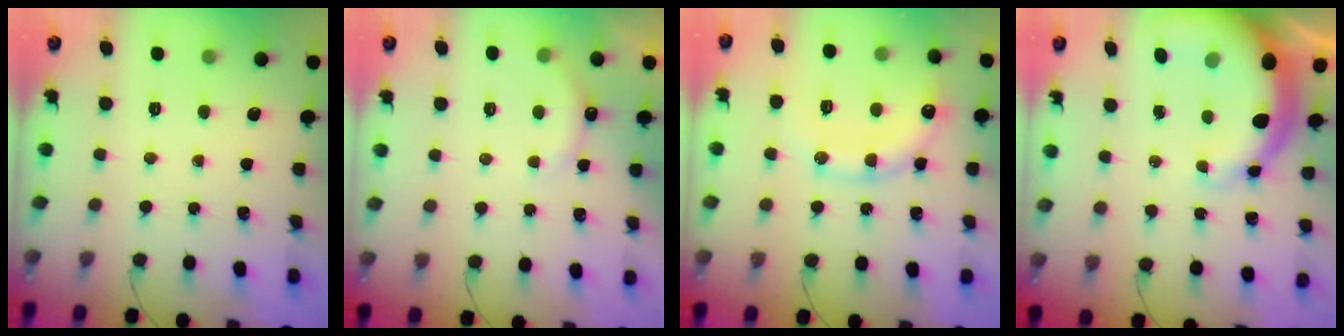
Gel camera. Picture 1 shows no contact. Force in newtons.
{"total": 8.1, "press": 8.0, "slide": 1.0}
{"total": 14.4, "press": 14.3, "slide": 1.9}
{"total": 11.3, "press": 10.9, "slide": 3.0}